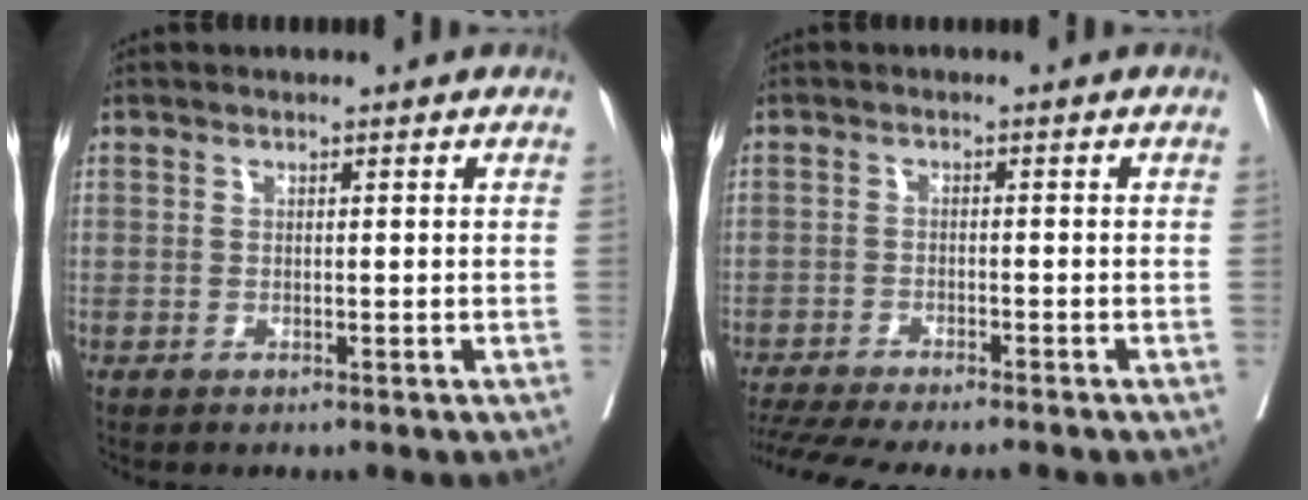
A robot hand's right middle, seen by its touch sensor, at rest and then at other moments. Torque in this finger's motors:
{"motor_torque": [1.09, -1.05, 0.31, 0.12]}